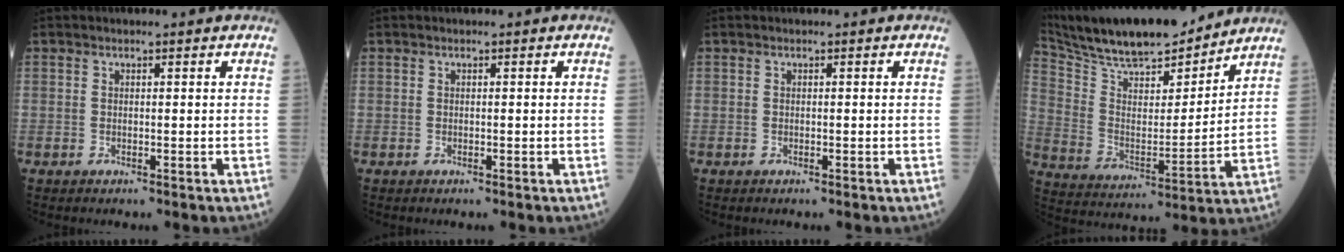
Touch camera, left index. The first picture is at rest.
{"total": 0.0}
{"total": 0.0}
{"total": 19.7, "force": [17.8, 3.4, 7.8], "torque": [-0.151, 0.008, 0.301]}